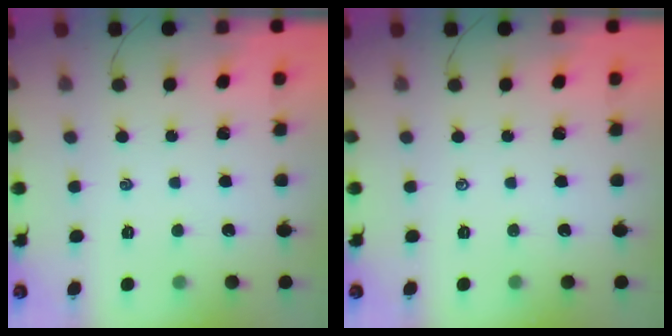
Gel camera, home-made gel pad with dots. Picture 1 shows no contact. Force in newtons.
{"total": 0.0}